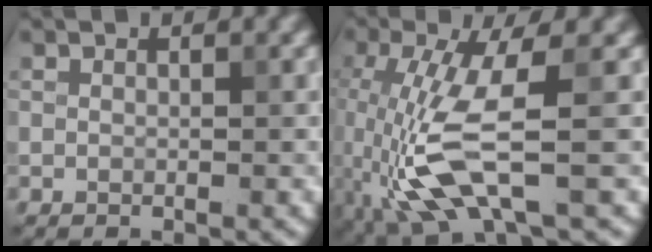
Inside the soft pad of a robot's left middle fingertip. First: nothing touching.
{"total": 7.5, "force": [-2.3, 2.0, 6.8], "torque": [-0.165, -0.009, -0.043]}